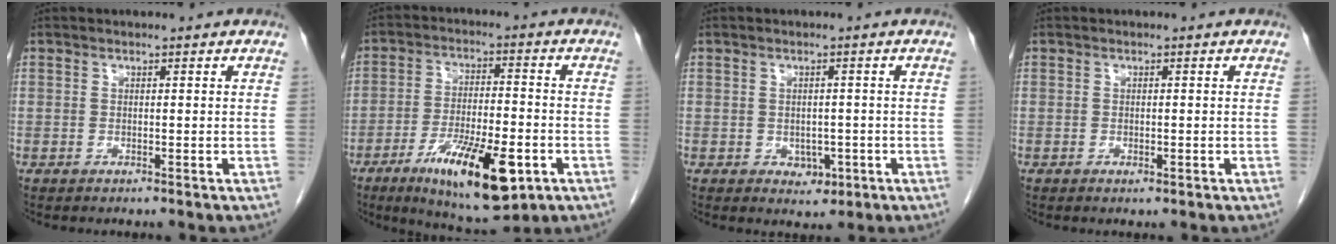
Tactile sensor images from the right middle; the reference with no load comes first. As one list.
[{"total": 15.4, "force": [-7.0, 4.1, 13.0], "torque": [-0.223, -0.018, -0.104]}, {"total": 2.8, "force": [-1.0, 2.0, 1.7], "torque": [-0.020, 0.002, -0.004]}, {"total": 0.8, "force": [-0.4, 0.4, 0.6], "torque": [-0.011, -0.001, -0.003]}]